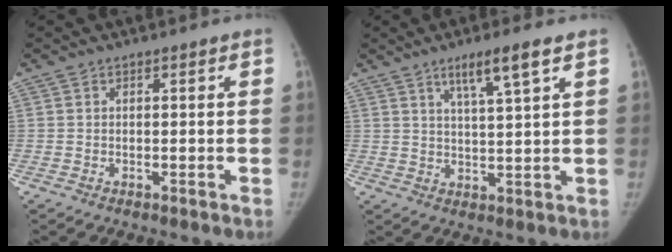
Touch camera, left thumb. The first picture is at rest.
{"total": 6.6, "force": [3.9, 0.2, 5.3], "torque": [-0.099, -0.022, 0.071]}